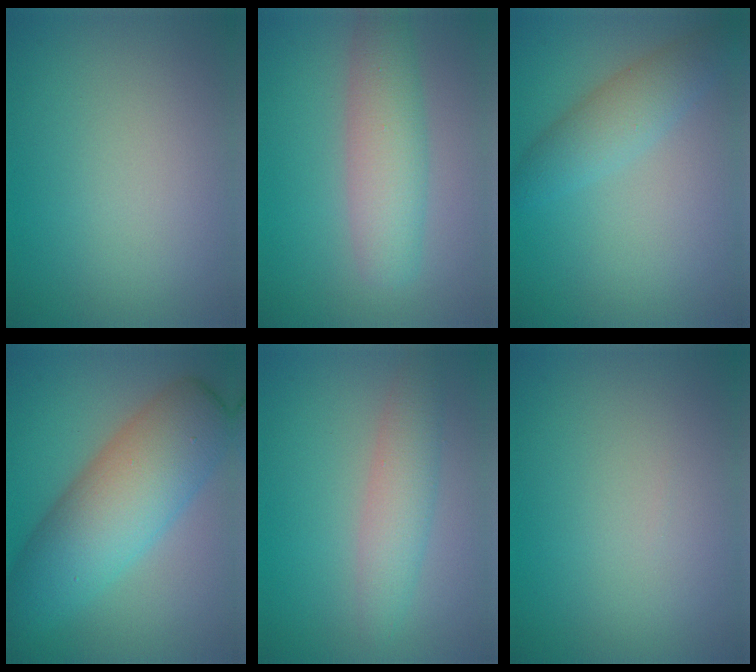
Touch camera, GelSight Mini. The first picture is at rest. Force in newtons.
{"total": 4.8, "press": 4.8, "slide": 0.2}
{"total": 3.3, "press": 3.3, "slide": 0.1}
{"total": 9.5, "press": 9.5, "slide": 0.3}
{"total": 3.4, "press": 3.4, "slide": 0.0}
{"total": 0.0}